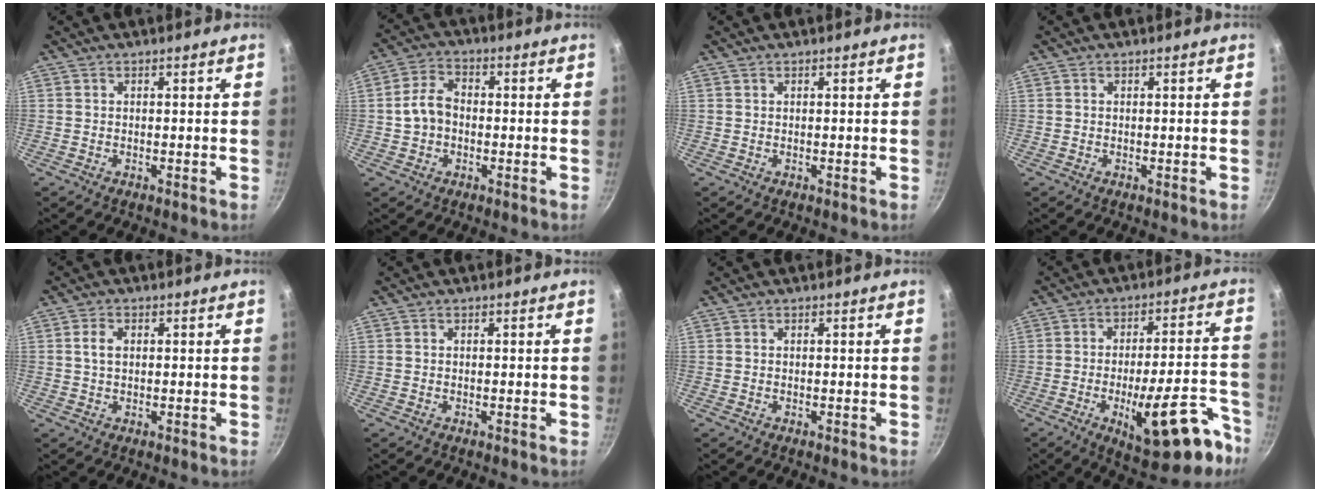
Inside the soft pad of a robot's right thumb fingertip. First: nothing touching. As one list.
[{"total": 6.5, "force": [-0.5, 4.9, 4.2], "torque": [-0.063, 0.025, -0.016]}, {"total": 0.0}, {"total": 0.0}, {"total": 2.9, "force": [0.6, 1.9, 2.1], "torque": [-0.036, 0.004, 0.010]}, {"total": 0.0}, {"total": 0.0}, {"total": 18.6, "force": [-9.2, 6.7, 14.7], "torque": [-0.160, 0.050, -0.119]}]